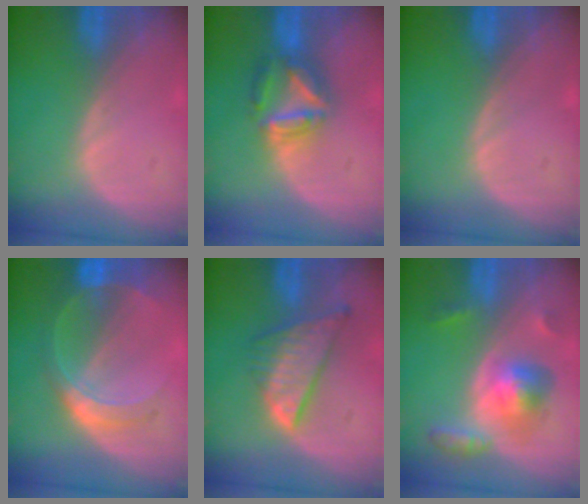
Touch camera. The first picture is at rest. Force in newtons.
{"total": 6.6, "press": 6.3, "slide": 2.2}
{"total": 0.0}
{"total": 6.3, "press": 6.3, "slide": 0.1}
{"total": 8.3, "press": 7.1, "slide": 4.2}
{"total": 6.5, "press": 6.5, "slide": 0.4}